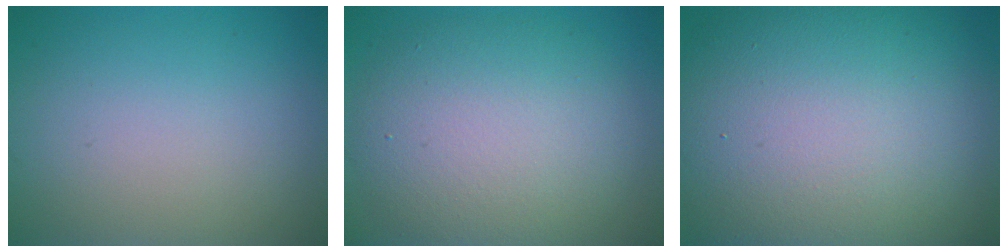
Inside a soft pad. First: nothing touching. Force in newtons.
{"total": 8.7, "press": 8.7, "slide": 0.7}
{"total": 18.0, "press": 18.0, "slide": 0.8}